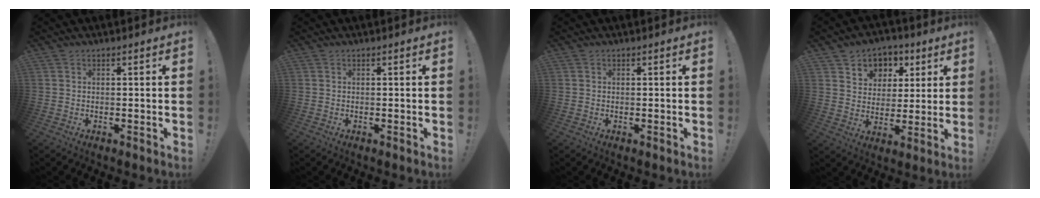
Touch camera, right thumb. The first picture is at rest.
{"total": 0.0}
{"total": 0.0}
{"total": 7.9, "force": [3.5, 6.9, 1.6], "torque": [-0.013, -0.030, 0.069]}